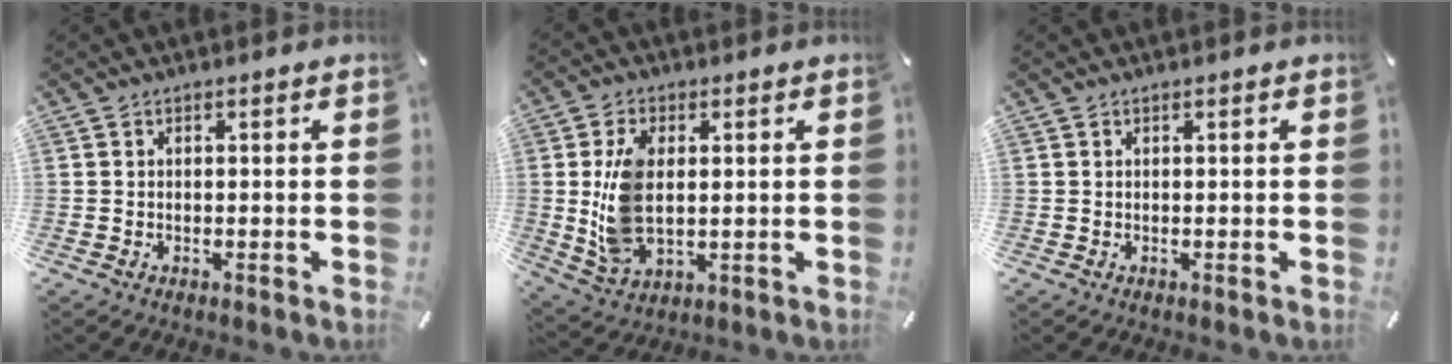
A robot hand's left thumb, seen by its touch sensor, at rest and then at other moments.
{"total": 10.7, "force": [1.1, 6.6, 8.4], "torque": [-0.195, 0.000, 0.020]}
{"total": 0.0}